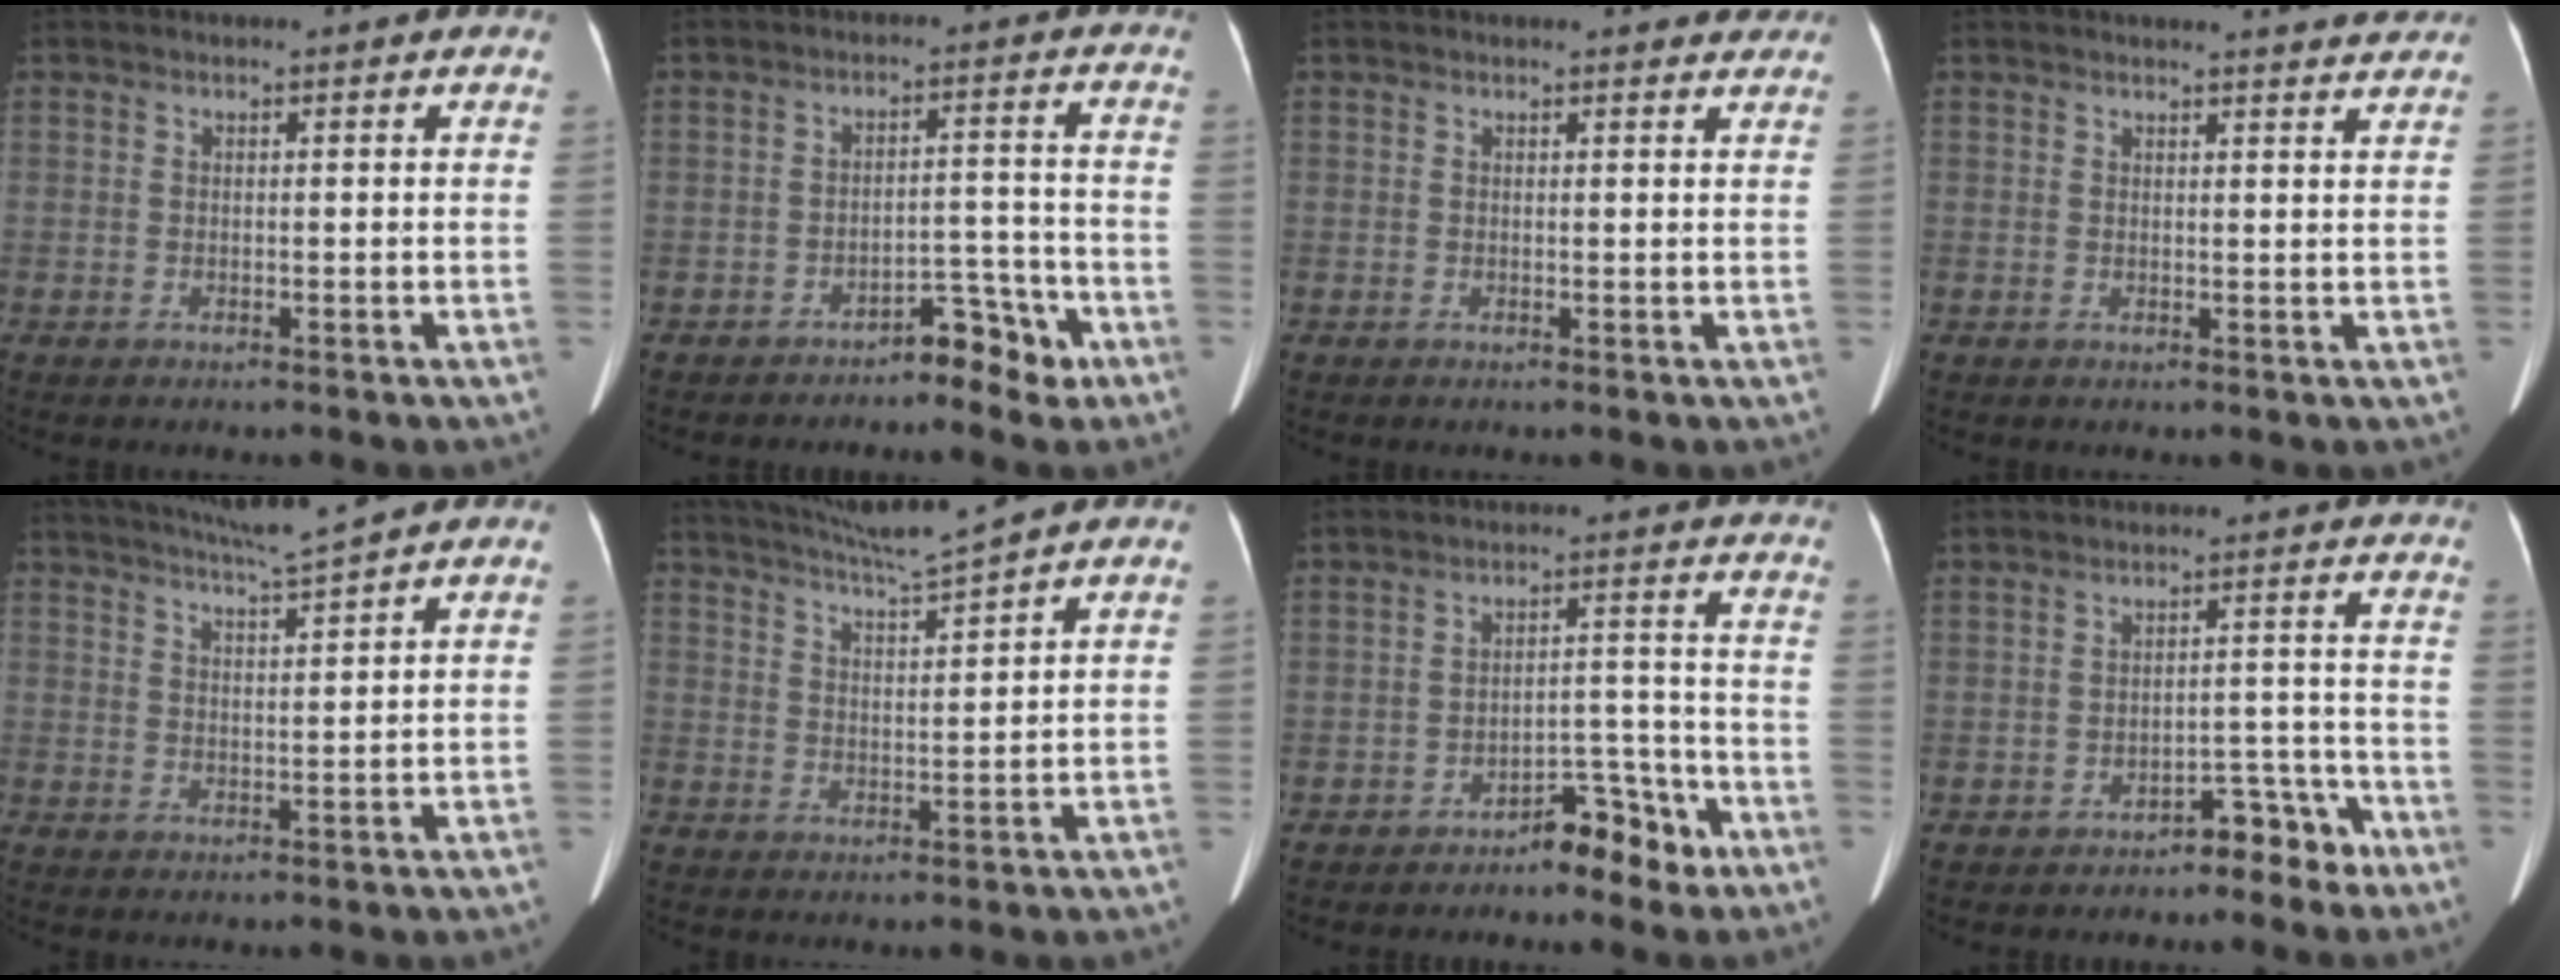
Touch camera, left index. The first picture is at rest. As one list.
[{"total": 5.1, "force": [-3.9, 2.2, 2.5], "torque": [-0.029, 0.021, -0.056]}, {"total": 1.8, "force": [1.7, 0.4, 0.1], "torque": [-0.006, -0.003, 0.008]}, {"total": 4.4, "force": [4.2, -0.4, 1.0], "torque": [-0.015, -0.008, 0.036]}, {"total": 5.9, "force": [5.2, -1.8, 2.1], "torque": [-0.041, -0.009, 0.092]}, {"total": 6.4, "force": [5.7, -2.2, 2.0], "torque": [-0.042, -0.011, 0.111]}, {"total": 5.9, "force": [-4.5, 2.4, 3.0], "torque": [-0.039, 0.027, -0.066]}, {"total": 4.8, "force": [-4.0, 2.1, 1.7], "torque": [-0.017, 0.024, -0.053]}]